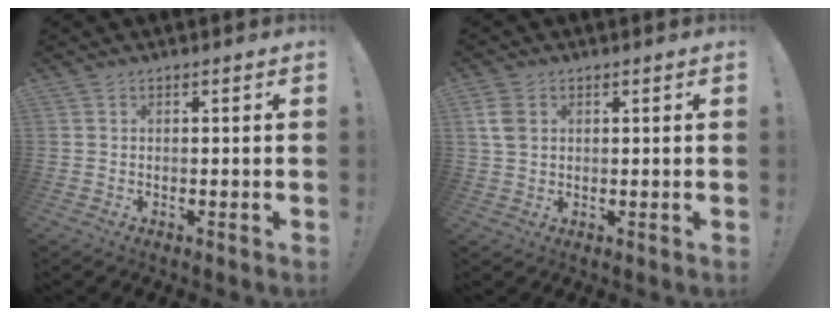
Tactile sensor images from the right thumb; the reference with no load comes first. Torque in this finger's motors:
{"motor_torque": [-0.46, 0.50, 0.24, -0.12, 0.00]}